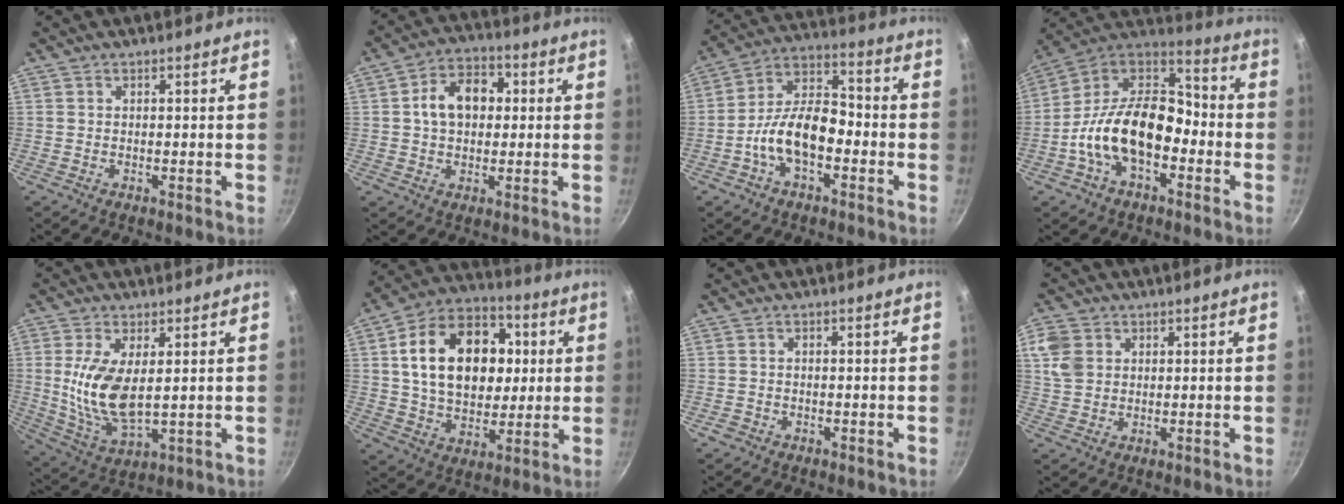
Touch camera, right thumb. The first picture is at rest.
{"total": 10.2, "force": [1.4, 7.3, 7.0], "torque": [-0.083, 0.020, 0.010]}
{"total": 12.8, "force": [-3.9, 7.1, 9.9], "torque": [-0.152, 0.054, -0.082]}
{"total": 19.9, "force": [-5.3, 12.2, 14.7], "torque": [-0.228, 0.062, -0.114]}
{"total": 12.0, "force": [1.6, 5.6, 10.5], "torque": [-0.209, -0.018, 0.039]}
{"total": 21.9, "force": [3.6, 15.5, 15.0], "torque": [-0.213, 0.020, 0.052]}
{"total": 1.4, "force": [-0.8, 1.1, 0.4], "torque": [-0.010, 0.005, -0.009]}
{"total": 6.3, "force": [1.8, 5.0, 3.4], "torque": [-0.053, 0.002, 0.034]}